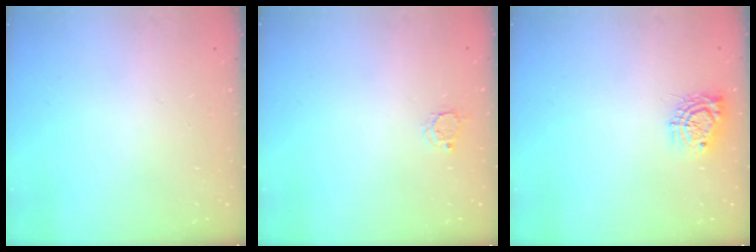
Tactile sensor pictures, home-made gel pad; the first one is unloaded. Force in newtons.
{"total": 2.9, "press": 2.8, "slide": 0.4}
{"total": 8.7, "press": 8.7, "slide": 0.5}